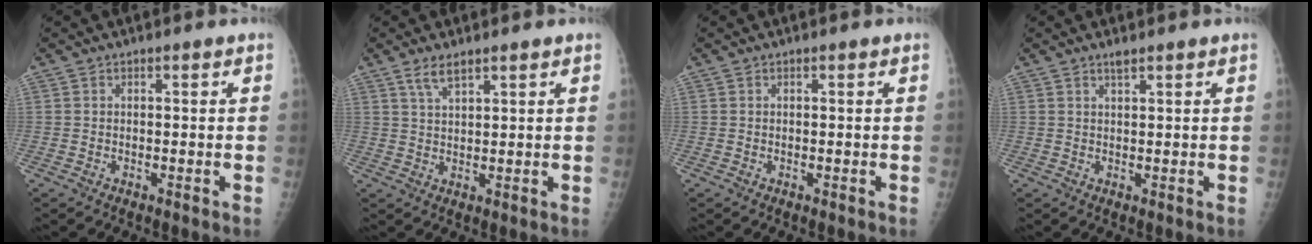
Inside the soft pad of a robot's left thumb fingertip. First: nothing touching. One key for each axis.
{"total": 3.4, "fx": 2.4, "fy": 1.0, "fz": 2.2, "tx": -0.040, "ty": -0.007, "tz": 0.050}
{"total": 0.0}
{"total": 1.4, "fx": 1.1, "fy": 0.2, "fz": 0.8, "tx": -0.014, "ty": -0.006, "tz": 0.021}